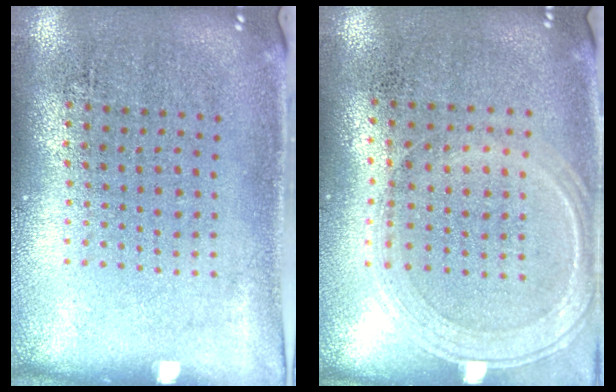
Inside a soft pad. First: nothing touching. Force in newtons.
{"total": 0.6, "press": 0.5, "slide": 0.2}